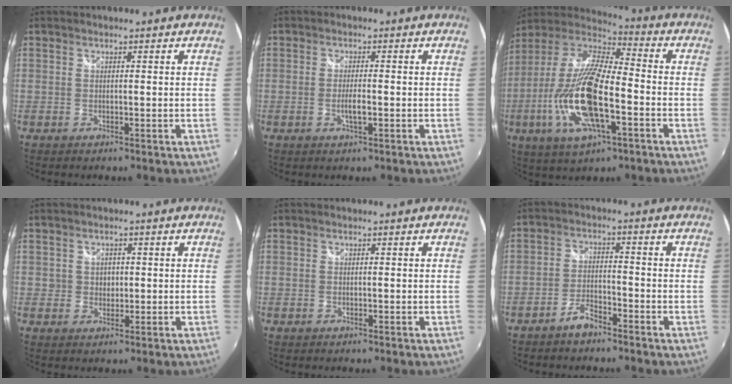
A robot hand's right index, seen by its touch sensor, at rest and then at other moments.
{"total": 2.6, "force": [-0.8, 0.3, 2.5], "torque": [-0.047, -0.004, -0.013]}
{"total": 21.0, "force": [-6.4, 7.0, 18.7], "torque": [-0.383, -0.024, -0.127]}
{"total": 2.6, "force": [0.2, 2.4, 0.8], "torque": [-0.011, 0.003, 0.003]}
{"total": 0.0}
{"total": 4.0, "force": [-3.3, 1.2, 1.9], "torque": [-0.052, 0.008, -0.063]}